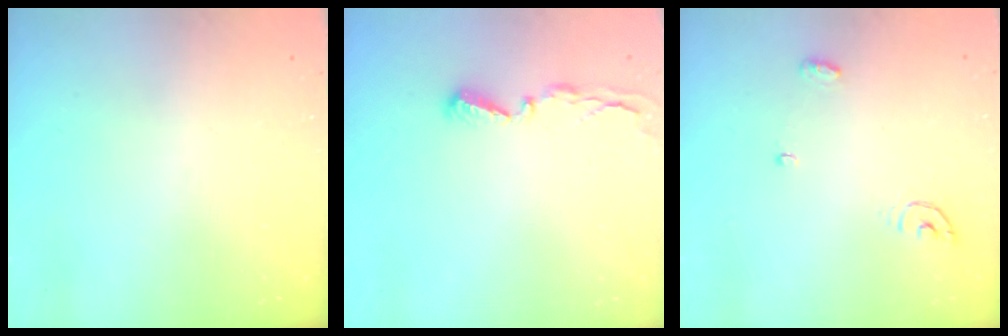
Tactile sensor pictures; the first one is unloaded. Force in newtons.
{"total": 4.0, "press": 4.0, "slide": 0.4}
{"total": 4.8, "press": 4.8, "slide": 0.4}